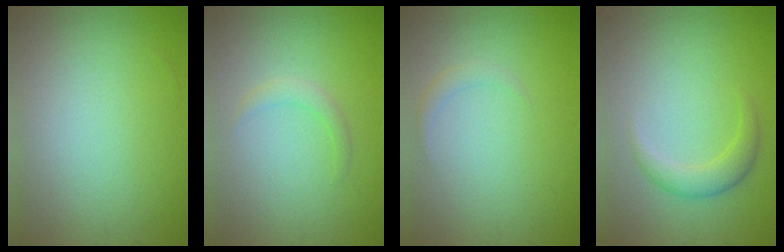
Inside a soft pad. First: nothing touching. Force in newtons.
{"total": 1.2, "press": 1.2, "slide": 0.1}
{"total": 1.0, "press": 1.0, "slide": 0.1}
{"total": 2.2, "press": 2.2, "slide": 0.1}